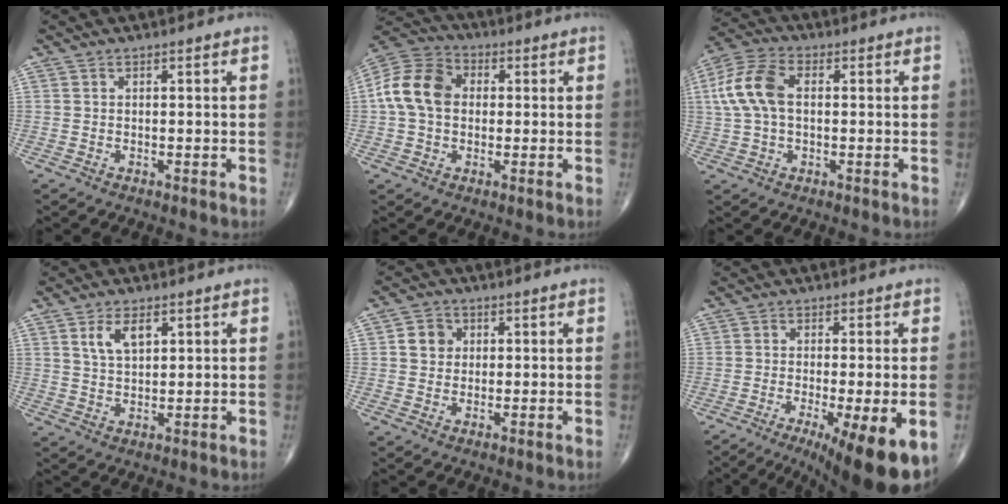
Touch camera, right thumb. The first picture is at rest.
{"total": 11.9, "force": [0.8, 8.9, 7.9], "torque": [-0.148, 0.030, 0.005]}
{"total": 10.4, "force": [1.2, 6.1, 8.3], "torque": [-0.185, 0.025, 0.019]}
{"total": 5.5, "force": [2.4, 2.9, 4.1], "torque": [-0.068, -0.009, 0.049]}
{"total": 4.0, "force": [0.8, 3.6, 1.6], "torque": [-0.008, 0.002, 0.008]}
{"total": 14.3, "force": [-6.9, 2.5, 12.3], "torque": [-0.147, -0.016, -0.100]}